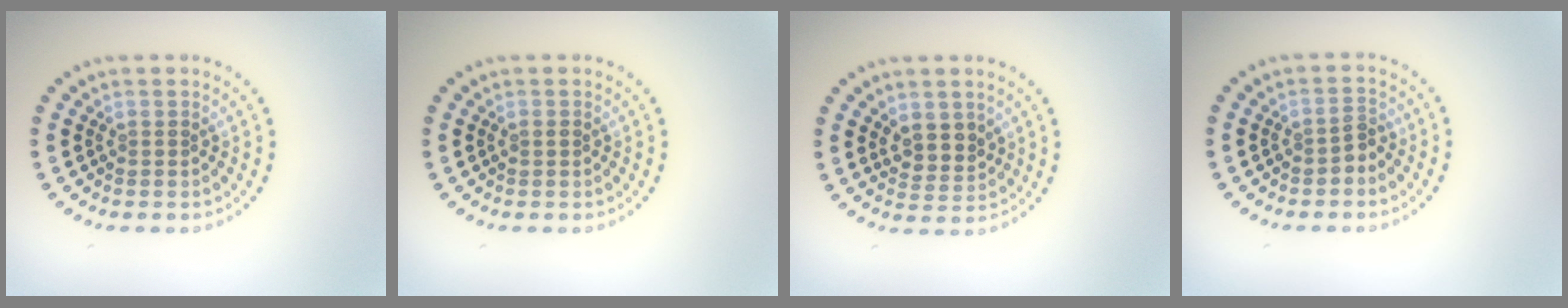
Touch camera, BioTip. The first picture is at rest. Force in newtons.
{"total": 0.7, "press": 0.7, "slide": 0.1}
{"total": 2.5, "press": 2.3, "slide": 1.0}
{"total": 1.4, "press": 1.2, "slide": 0.7}